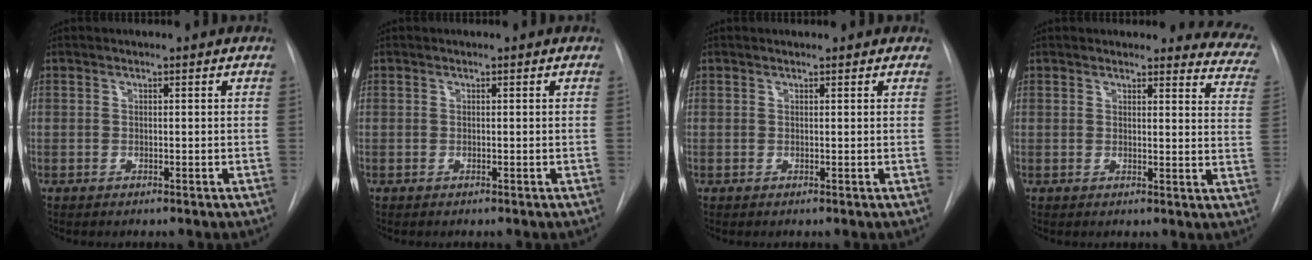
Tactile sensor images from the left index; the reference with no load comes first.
{"total": 0.0}
{"total": 2.8, "force": [2.4, 0.9, 0.9], "torque": [-0.013, 0.018, 0.024]}
{"total": 13.5, "force": [13.0, 3.0, 2.1], "torque": [0.024, -0.076, 0.100]}